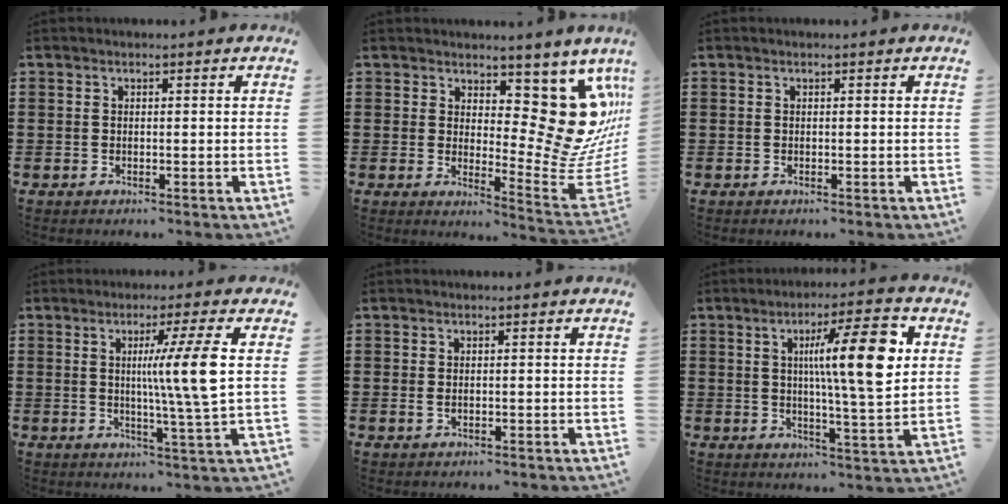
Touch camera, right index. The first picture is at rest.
{"total": 14.7, "force": [5.9, 7.0, 11.5], "torque": [-0.141, -0.055, 0.107]}
{"total": 0.0}
{"total": 9.2, "force": [1.4, -1.1, 9.0], "torque": [-0.152, -0.010, 0.008]}
{"total": 0.7, "force": [-0.1, 0.1, 0.7], "torque": [-0.016, -0.003, -0.001]}
{"total": 12.4, "force": [3.5, 1.9, 11.7], "torque": [-0.194, -0.001, 0.045]}